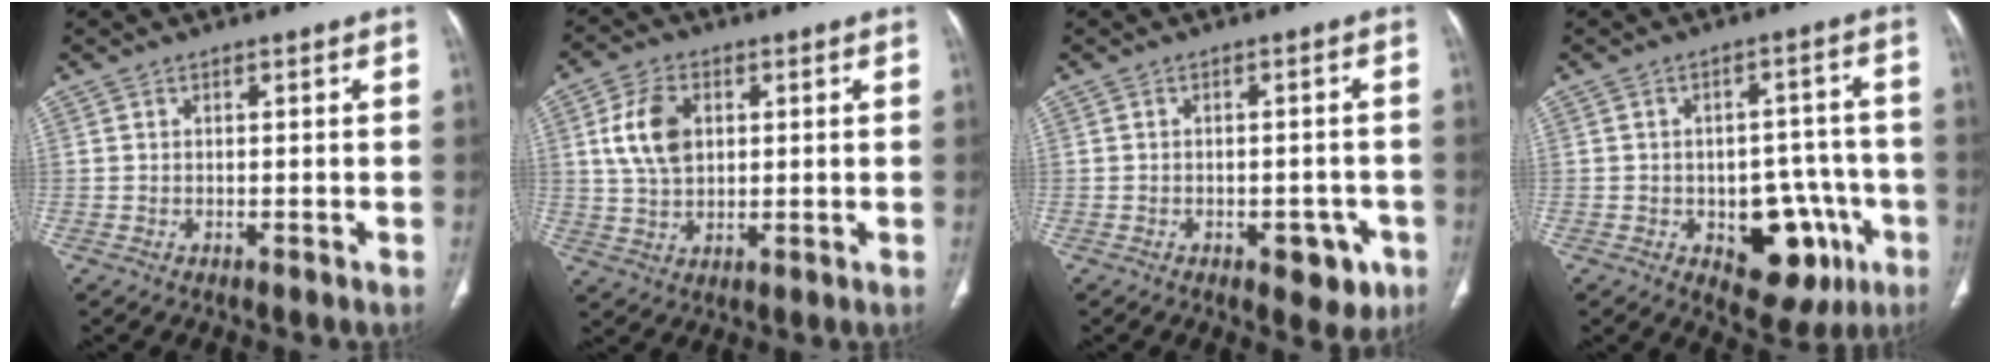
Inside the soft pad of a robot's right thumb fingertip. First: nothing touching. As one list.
[{"total": 8.9, "force": [2.1, 5.9, 6.4], "torque": [-0.114, -0.001, 0.043]}, {"total": 6.0, "force": [-2.8, 3.4, 4.1], "torque": [-0.025, 0.012, -0.028]}, {"total": 13.7, "force": [-4.9, 8.3, 9.7], "torque": [-0.076, 0.034, -0.052]}]